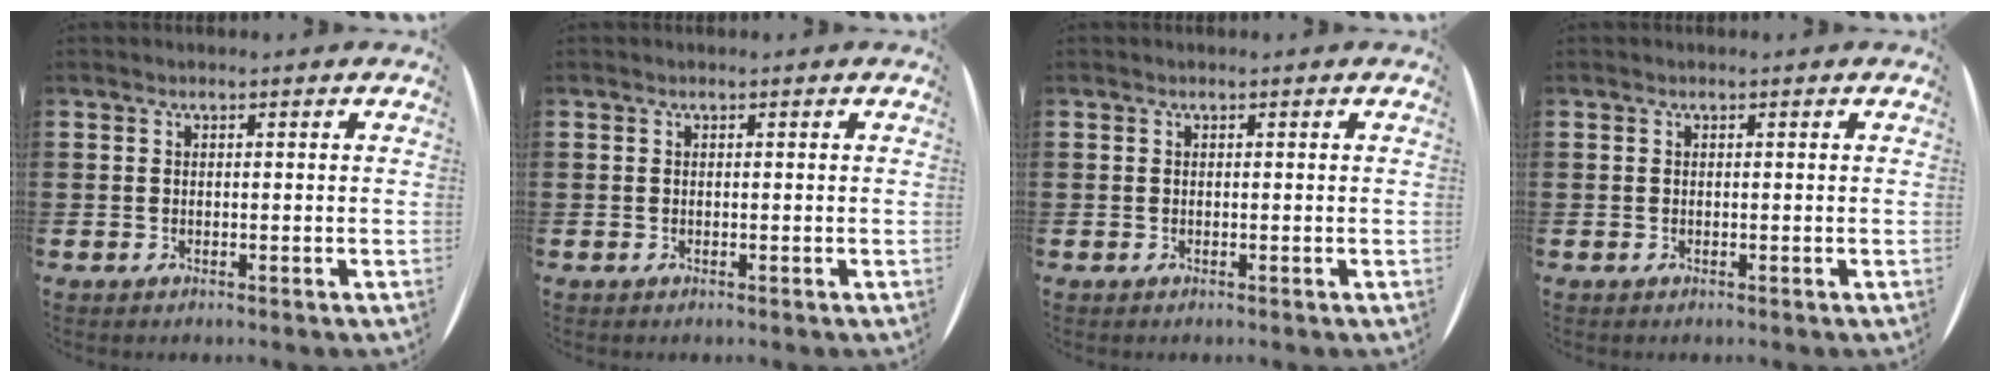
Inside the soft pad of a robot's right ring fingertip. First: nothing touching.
{"total": 0.0}
{"total": 0.0}
{"total": 0.0}